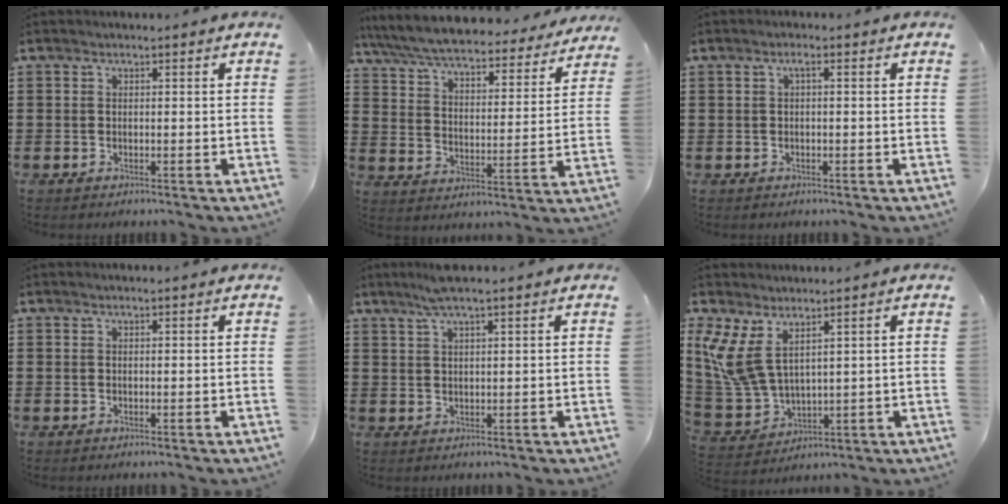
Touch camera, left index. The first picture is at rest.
{"total": 6.8, "force": [6.4, 0.4, 2.1], "torque": [-0.071, -0.042, 0.109]}
{"total": 1.2, "force": [-0.1, 0.2, 1.1], "torque": [-0.022, 0.003, -0.003]}
{"total": 0.0}
{"total": 3.9, "force": [2.8, 0.1, 2.7], "torque": [-0.059, 0.002, 0.050]}
{"total": 8.4, "force": [4.0, 4.2, 6.1], "torque": [-0.163, -0.021, 0.071]}